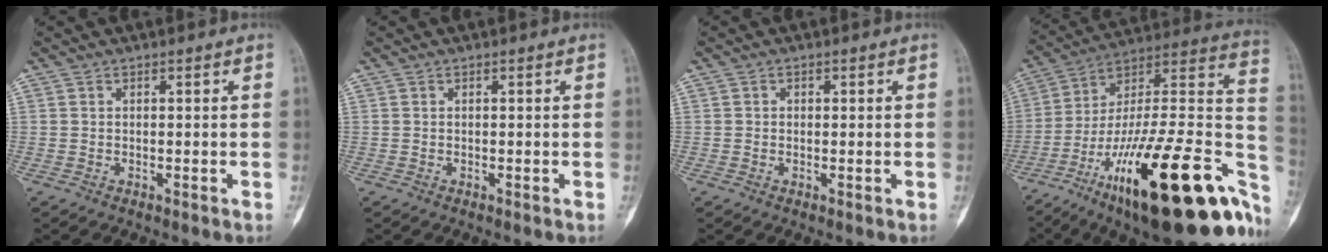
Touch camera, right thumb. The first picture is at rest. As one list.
[{"total": 0.0}, {"total": 0.6, "force": [0.1, 0.5, 0.2], "torque": [0.002, 0.001, -0.001]}, {"total": 38.8, "force": [-15.9, 12.4, 33.1], "torque": [-0.416, 0.067, -0.250]}]